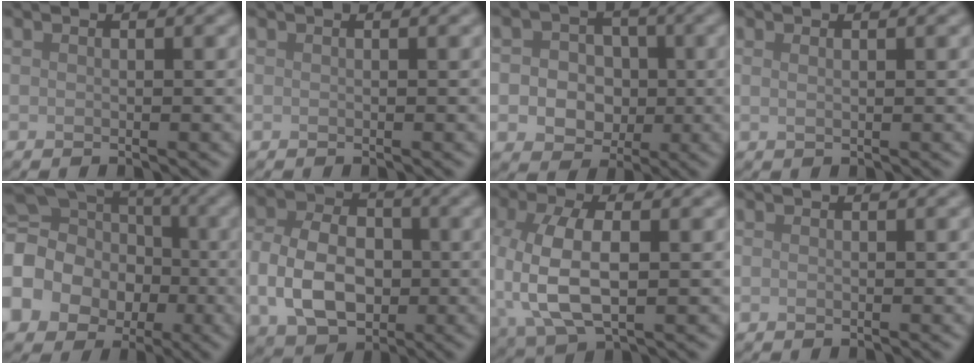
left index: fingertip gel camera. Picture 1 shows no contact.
{"total": 0.0}
{"total": 5.6, "force": [-0.1, 4.8, 2.8], "torque": [-0.028, 0.015, -0.021]}
{"total": 0.7, "force": [0.4, 0.3, 0.5], "torque": [-0.009, -0.003, 0.003]}
{"total": 15.1, "force": [-3.7, 12.8, 7.1], "torque": [-0.170, -0.006, -0.094]}
{"total": 7.2, "force": [-1.1, 5.0, 5.1], "torque": [-0.099, 0.003, -0.027]}
{"total": 7.1, "force": [-0.6, 3.6, 6.1], "torque": [-0.139, 0.000, -0.009]}
{"total": 0.0}